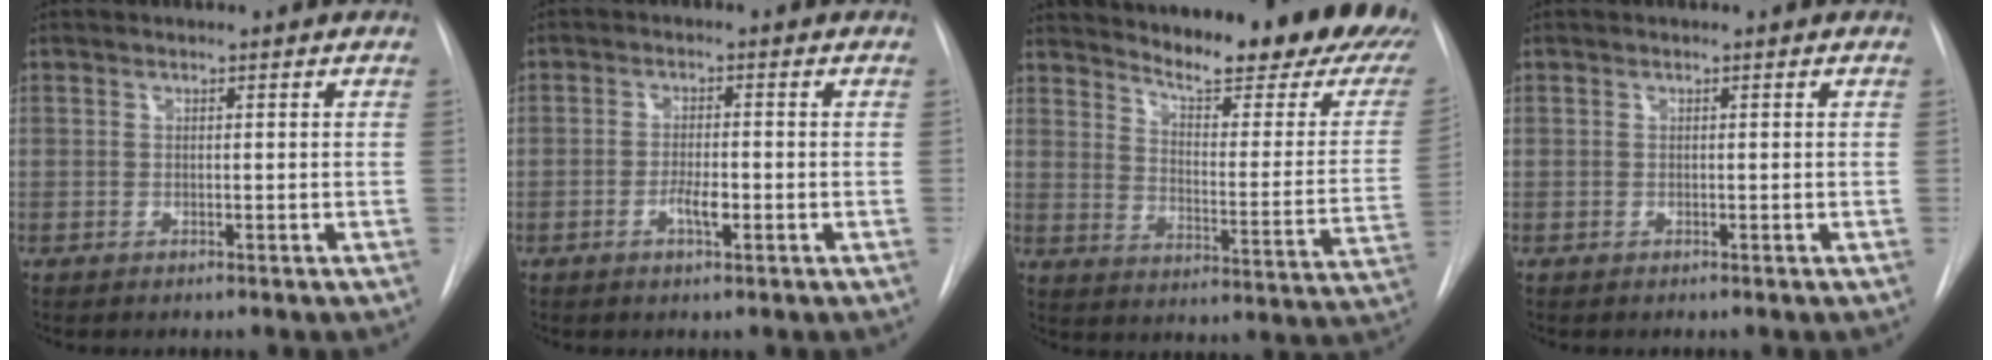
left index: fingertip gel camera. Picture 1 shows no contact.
{"total": 2.8, "force": [-1.1, 0.7, 2.5], "torque": [-0.043, 0.002, -0.018]}
{"total": 23.5, "force": [20.3, 3.2, 11.3], "torque": [-0.164, -0.090, 0.251]}
{"total": 0.0}